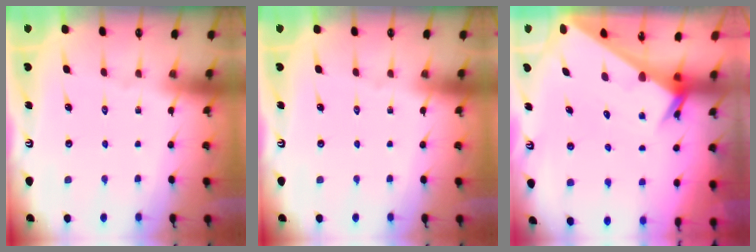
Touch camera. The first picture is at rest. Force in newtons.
{"total": 0.0}
{"total": 2.4, "press": 2.4, "slide": 0.0}